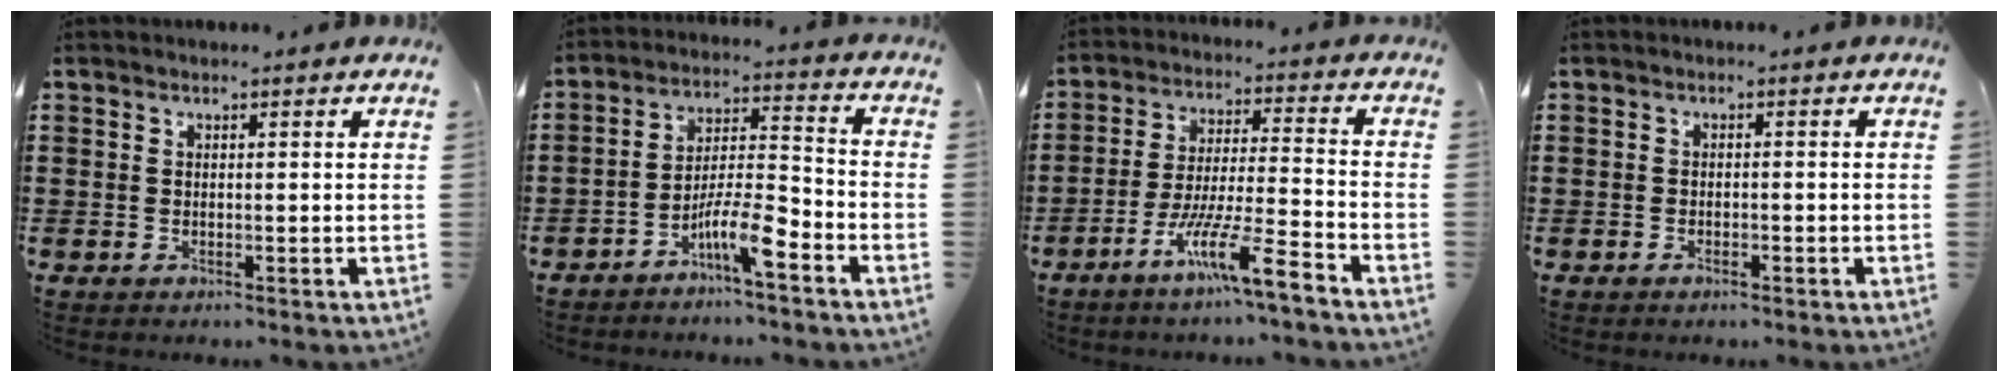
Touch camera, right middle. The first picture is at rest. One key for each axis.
{"total": 7.8, "fx": -5.1, "fy": 1.3, "fz": 5.8, "tx": -0.114, "ty": 0.001, "tz": -0.098}
{"total": 10.0, "fx": -7.0, "fy": 0.2, "fz": 7.1, "tx": -0.131, "ty": -0.004, "tz": -0.135}
{"total": 0.8, "fx": -0.6, "fy": 0.3, "fz": 0.4, "tx": -0.012, "ty": -0.004, "tz": -0.012}